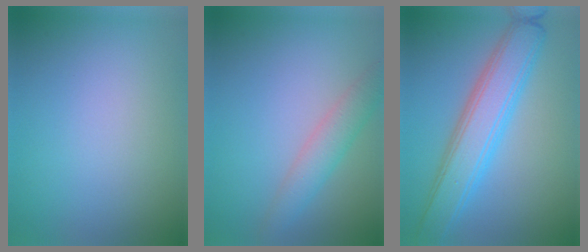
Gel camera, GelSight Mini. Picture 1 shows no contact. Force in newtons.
{"total": 3.1, "press": 3.1, "slide": 0.0}
{"total": 6.3, "press": 6.3, "slide": 0.1}